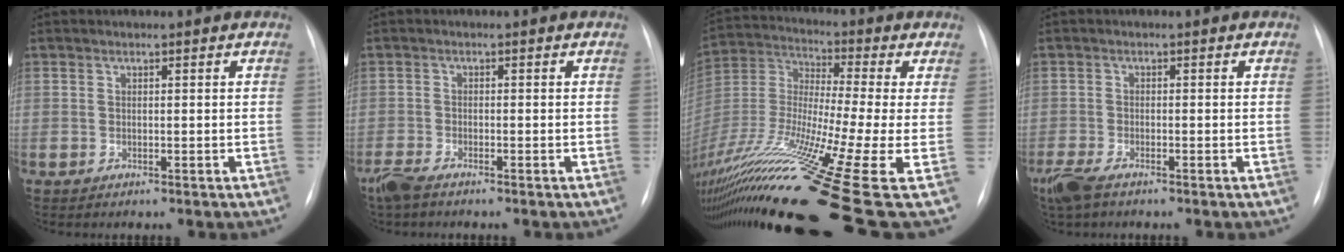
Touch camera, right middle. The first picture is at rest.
{"total": 3.3, "force": [-2.7, 0.6, 1.8], "torque": [-0.045, -0.010, -0.052]}
{"total": 24.1, "force": [-11.2, 0.9, 21.3], "torque": [-0.403, -0.051, -0.202]}
{"total": 4.6, "force": [-3.4, 1.3, 2.9], "torque": [-0.068, -0.013, -0.063]}